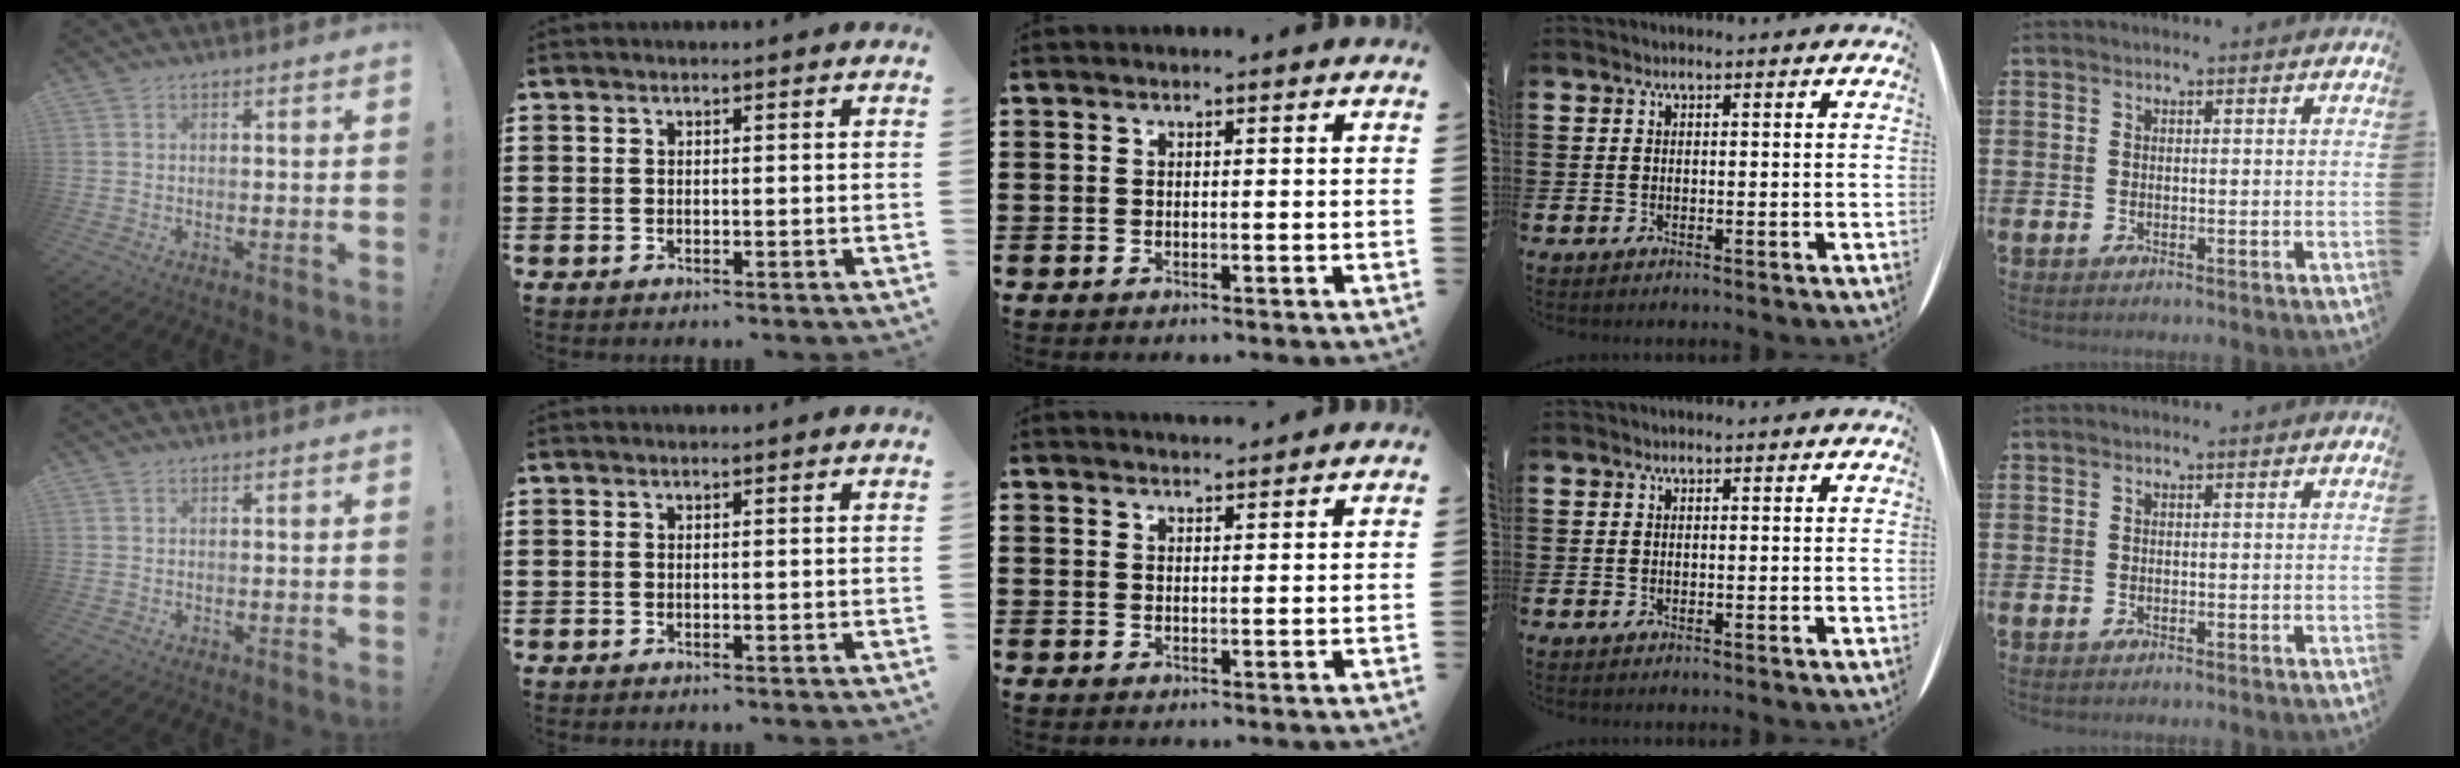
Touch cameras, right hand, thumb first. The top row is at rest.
{"middle": {"total": 1.5, "force": [1.5, 0.1, 0.0], "torque": [-0.004, -0.001, 0.029]}}